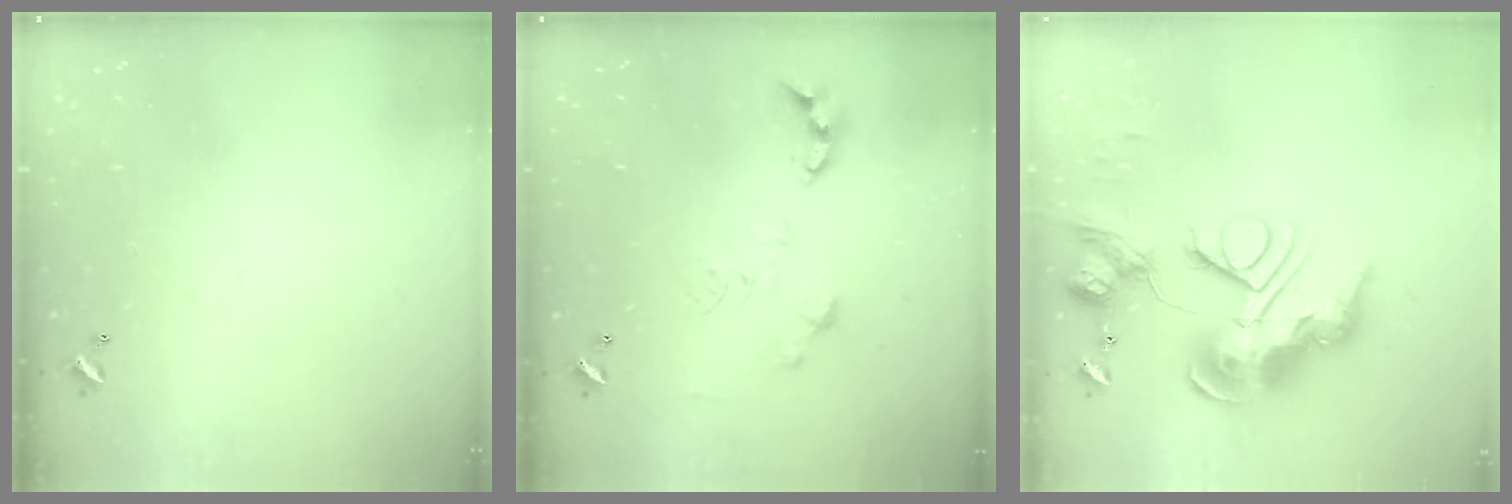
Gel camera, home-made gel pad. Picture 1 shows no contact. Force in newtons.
{"total": 0.0}
{"total": 0.7, "press": 0.7, "slide": 0.0}